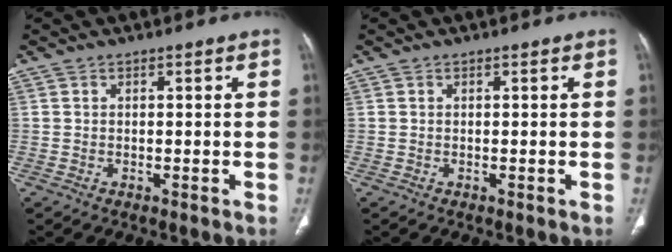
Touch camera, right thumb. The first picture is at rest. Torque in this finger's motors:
{"motor_torque": [0.13, 0.13, -0.02, -0.02, 0.00]}